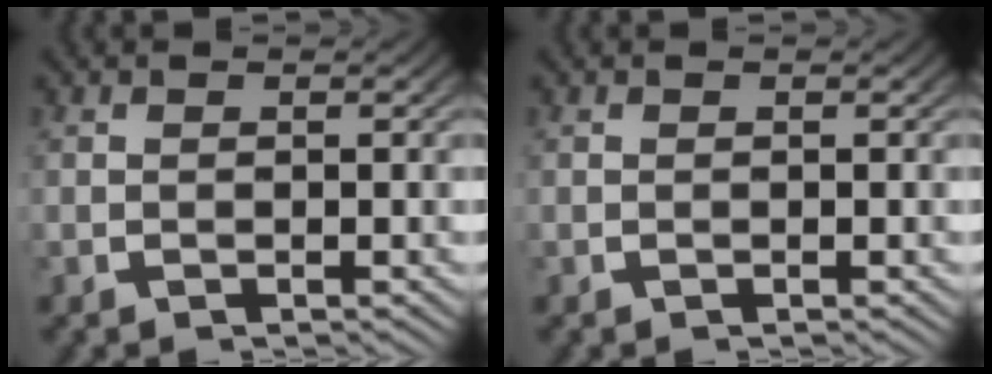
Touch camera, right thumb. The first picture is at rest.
{"total": 0.0}